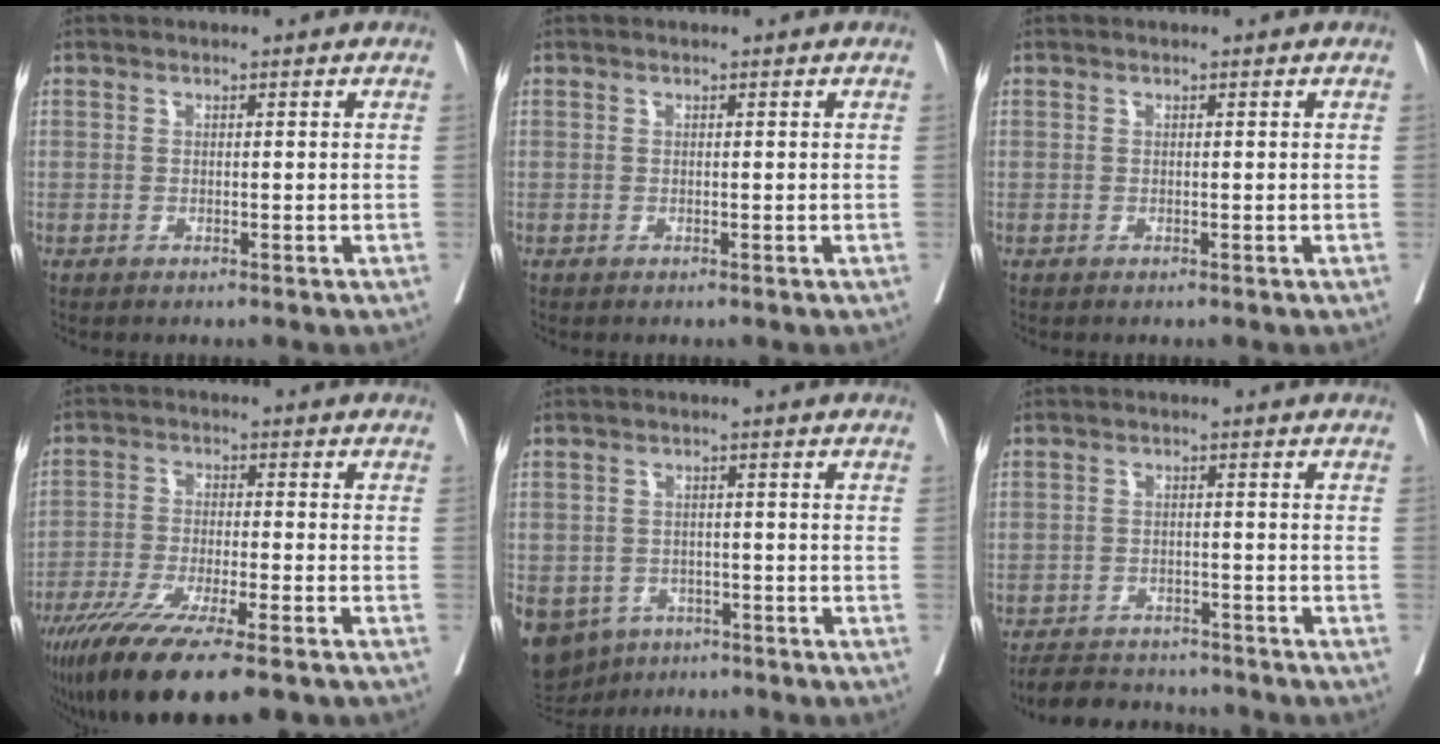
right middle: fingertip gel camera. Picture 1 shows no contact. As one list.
[{"total": 0.0}, {"total": 0.0}, {"total": 16.1, "force": [-11.5, 2.3, 11.1], "torque": [-0.188, -0.047, -0.187]}, {"total": 12.4, "force": [-6.8, 9.5, 4.1], "torque": [-0.123, -0.006, -0.088]}, {"total": 7.5, "force": [-7.1, 2.1, 1.4], "torque": [-0.020, 0.000, -0.103]}]